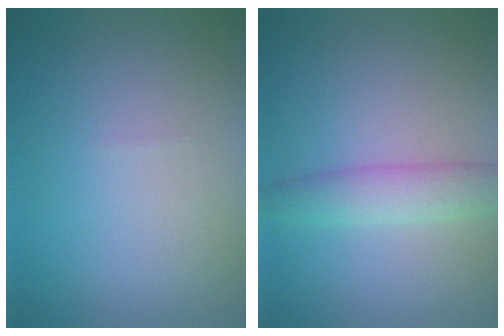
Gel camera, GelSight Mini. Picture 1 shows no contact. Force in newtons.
{"total": 3.0, "press": 3.0, "slide": 0.1}